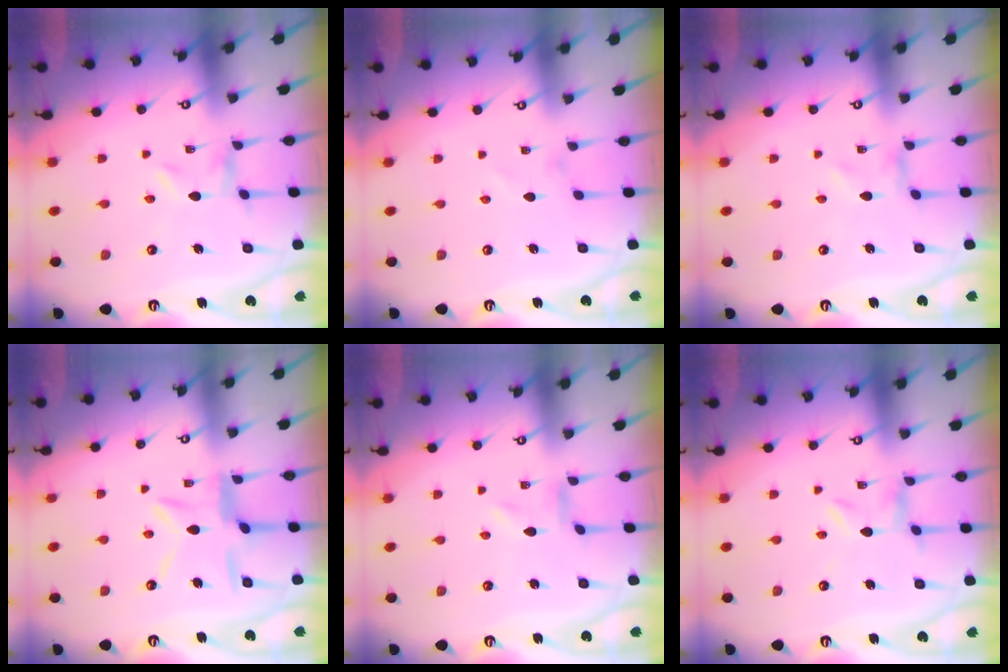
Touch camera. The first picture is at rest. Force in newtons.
{"total": 0.5, "press": 0.5, "slide": 0.1}
{"total": 0.0}
{"total": 10.2, "press": 10.2, "slide": 0.7}
{"total": 0.0}
{"total": 1.6, "press": 1.6, "slide": 0.3}